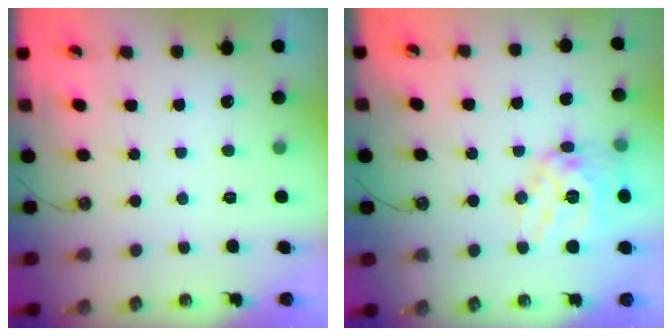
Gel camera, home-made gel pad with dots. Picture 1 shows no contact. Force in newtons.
{"total": 15.6, "press": 15.5, "slide": 1.4}